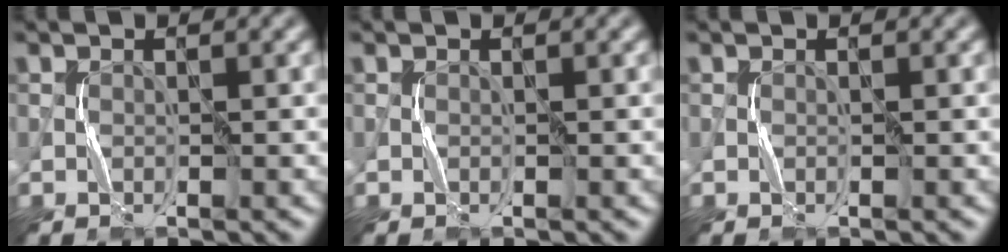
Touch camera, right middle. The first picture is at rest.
{"total": 0.0}
{"total": 0.0}